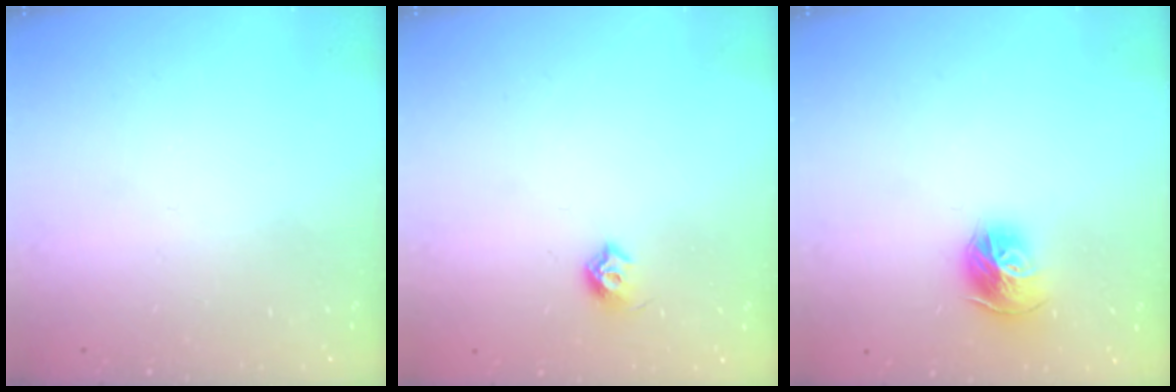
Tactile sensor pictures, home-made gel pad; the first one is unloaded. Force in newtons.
{"total": 6.0, "press": 5.9, "slide": 1.2}
{"total": 11.3, "press": 11.2, "slide": 1.2}